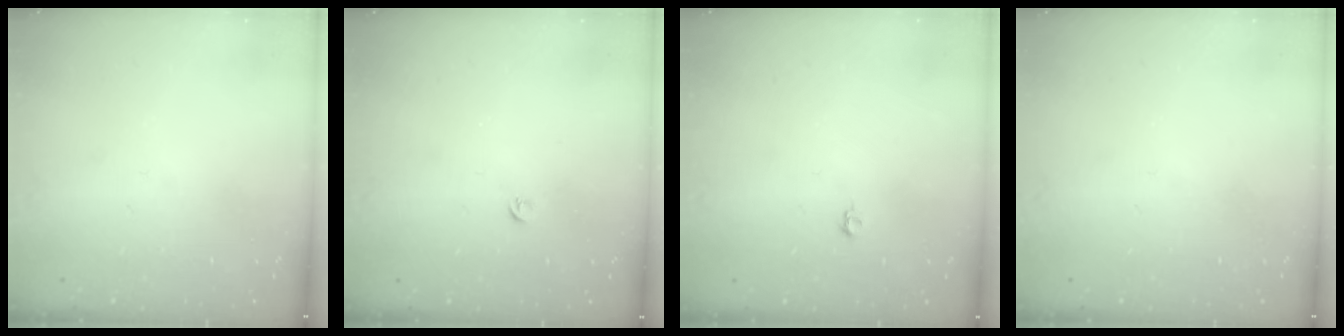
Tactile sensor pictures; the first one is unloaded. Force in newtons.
{"total": 3.4, "press": 3.3, "slide": 0.6}
{"total": 4.0, "press": 3.9, "slide": 0.7}
{"total": 0.0}